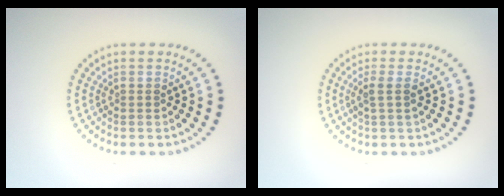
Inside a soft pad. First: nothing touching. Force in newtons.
{"total": 1.5, "press": 1.2, "slide": 0.8}